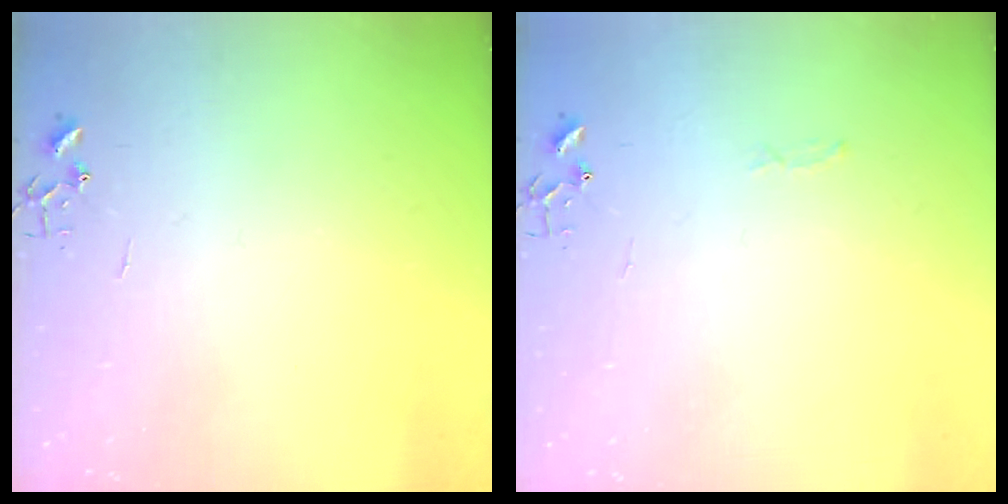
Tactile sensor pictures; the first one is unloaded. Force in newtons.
{"total": 2.8, "press": 2.8, "slide": 0.4}